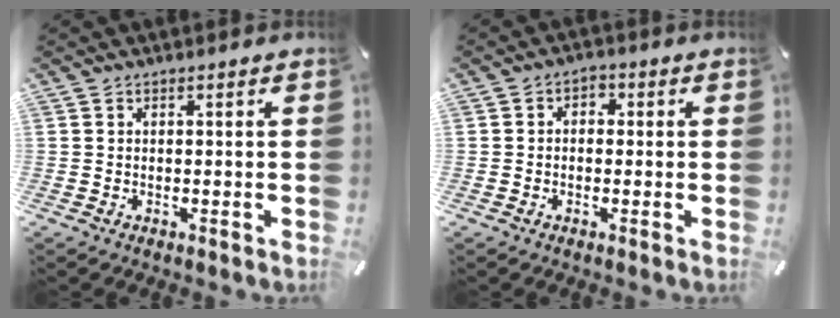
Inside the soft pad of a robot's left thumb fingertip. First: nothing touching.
{"total": 2.5, "force": [-1.0, 1.9, 1.3], "torque": [-0.025, 0.013, -0.021]}